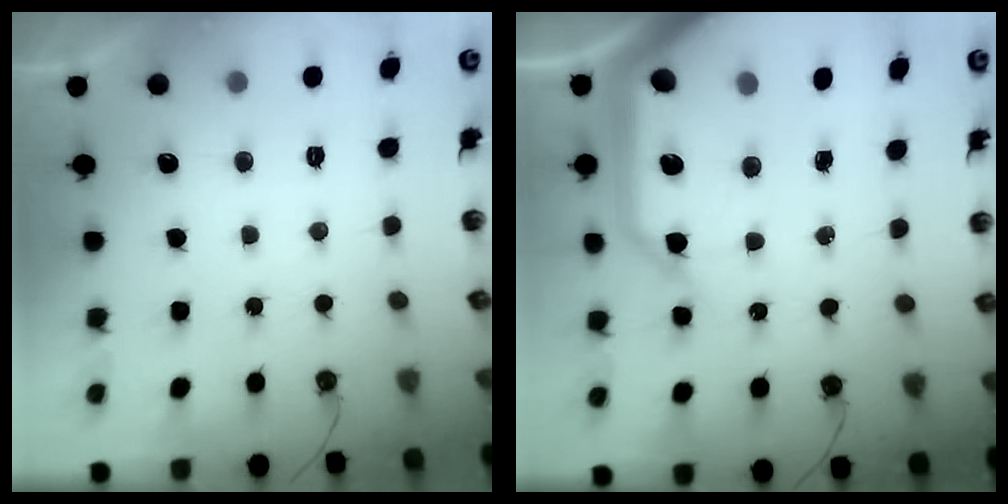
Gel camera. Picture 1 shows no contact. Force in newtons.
{"total": 21.5, "press": 21.3, "slide": 3.1}